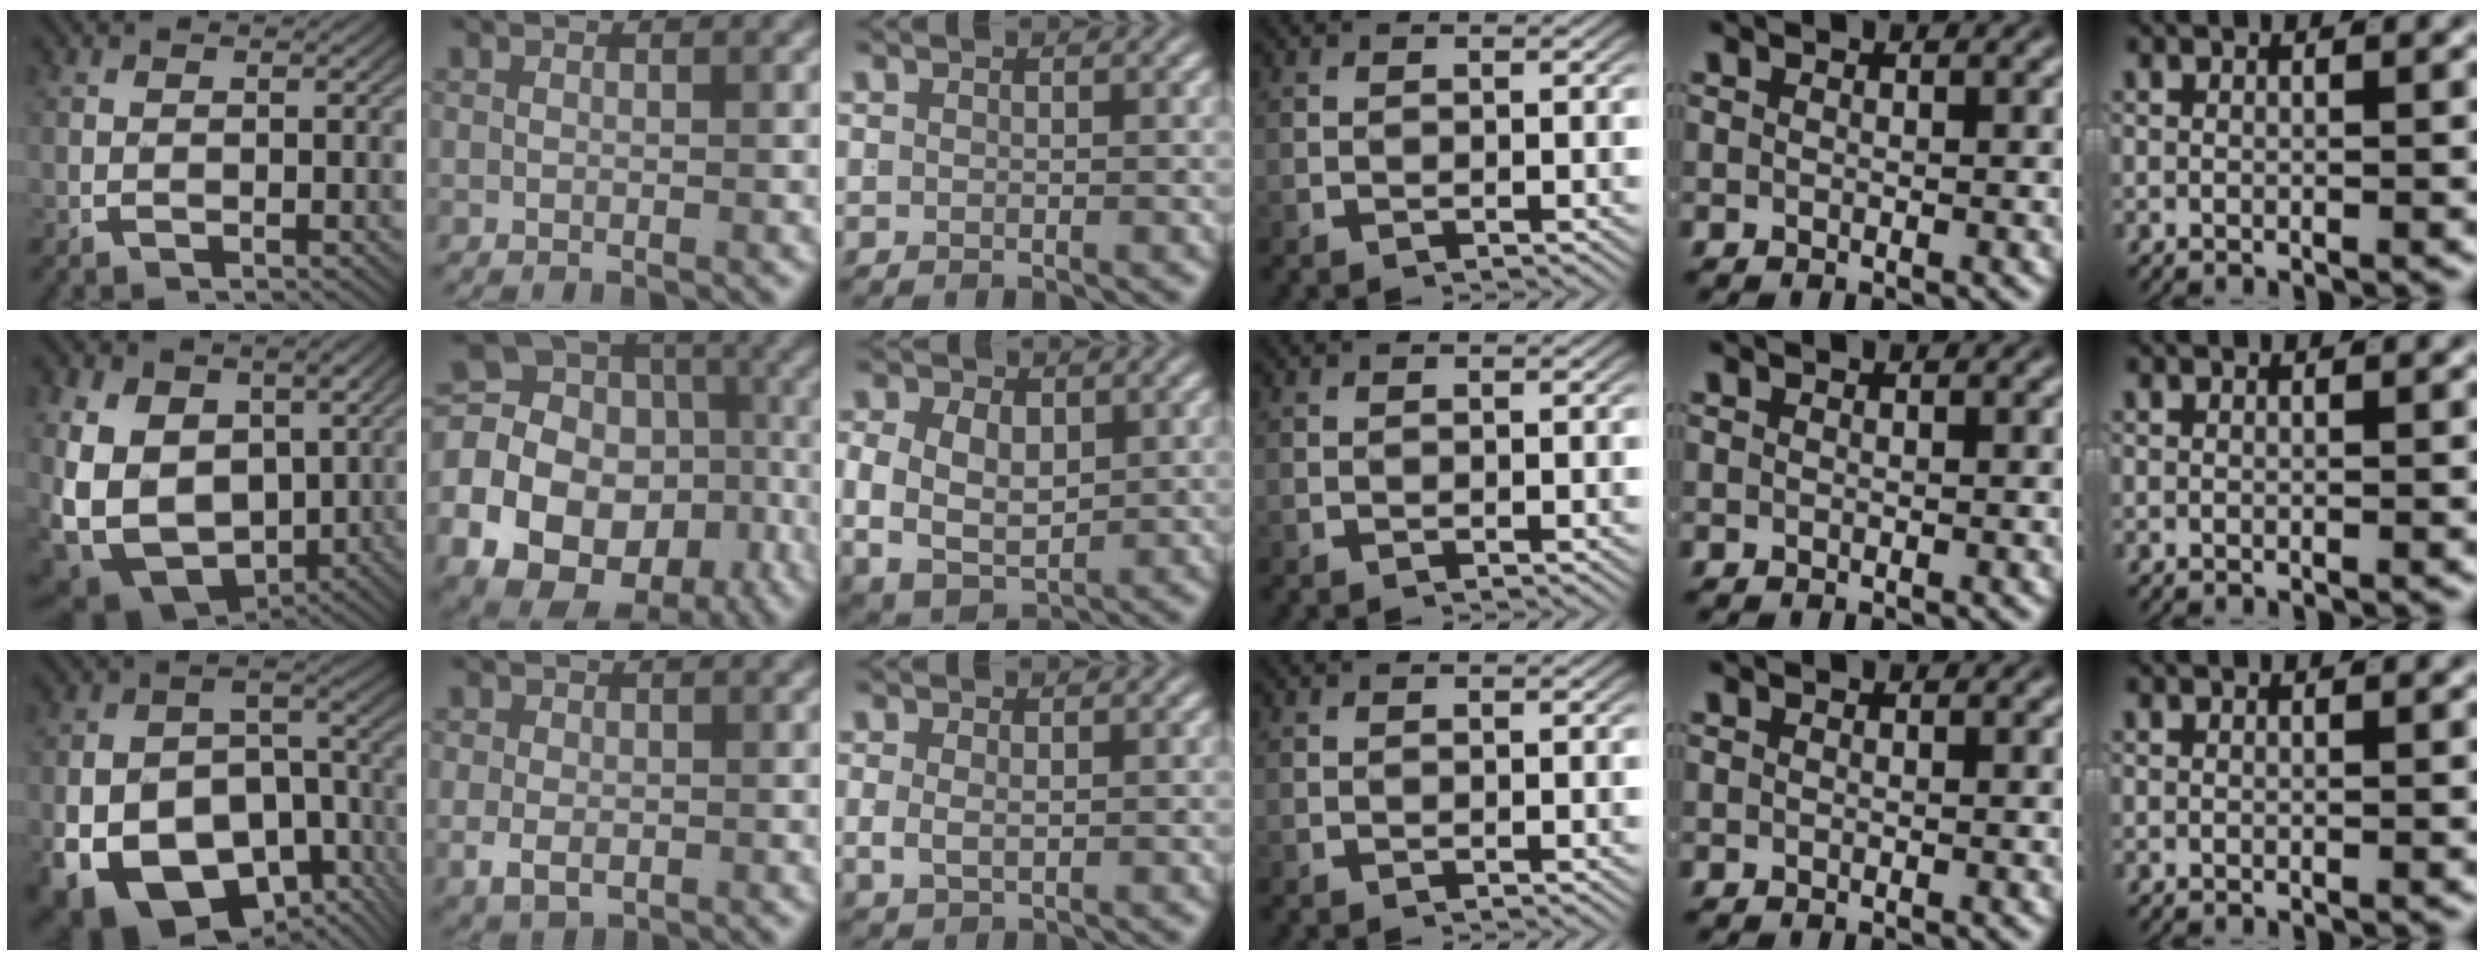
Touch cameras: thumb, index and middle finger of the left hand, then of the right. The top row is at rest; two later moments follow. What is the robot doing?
{"motion": "lift_and_place", "object": "shirt"}